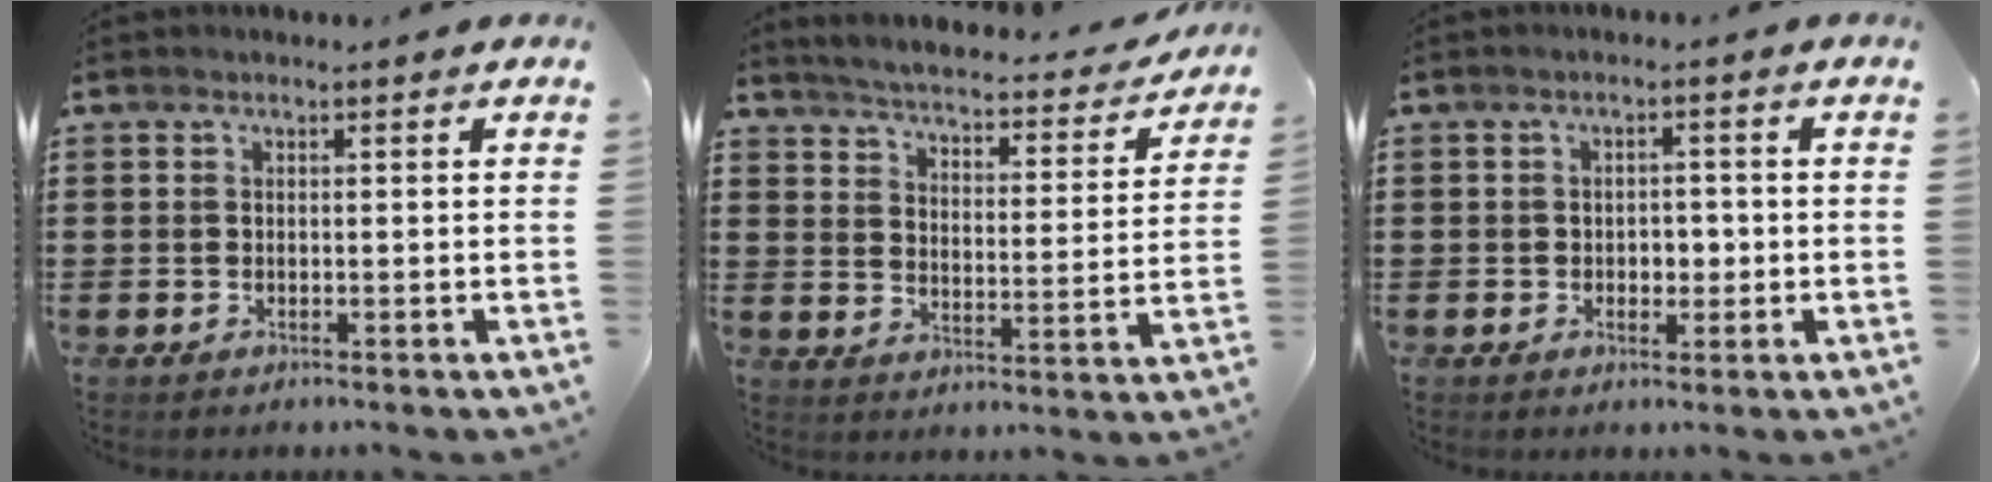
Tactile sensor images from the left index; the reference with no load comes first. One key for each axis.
{"total": 3.4, "fx": 3.3, "fy": -0.1, "fz": 0.9, "tx": -0.038, "ty": -0.032, "tz": 0.049}
{"total": 2.3, "fx": -0.4, "fy": 1.7, "fz": 1.6, "tx": -0.035, "ty": 0.005, "tz": -0.011}